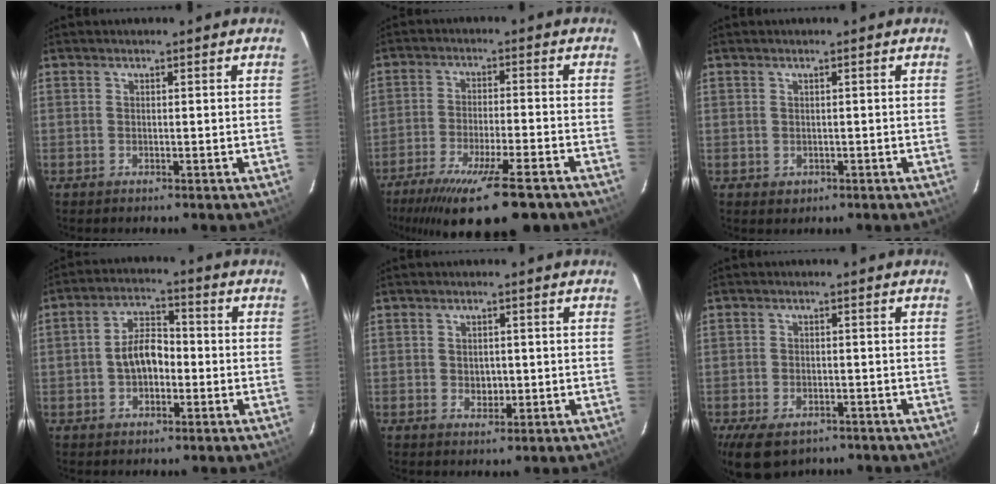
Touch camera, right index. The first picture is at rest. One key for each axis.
{"total": 17.8, "fx": -13.2, "fy": 3.7, "fz": 11.4, "tx": -0.217, "ty": -0.051, "tz": -0.207}
{"total": 1.4, "fx": -0.1, "fy": 1.3, "fz": 0.3, "tx": -0.001, "ty": -0.001, "tz": 0.003}
{"total": 7.1, "fx": -1.3, "fy": 4.4, "fz": 5.4, "tx": -0.099, "ty": 0.021, "tz": -0.016}
{"total": 2.4, "fx": -0.1, "fy": 2.1, "fz": 1.2, "tx": -0.017, "ty": 0.000, "tz": 0.002}
{"total": 9.0, "fx": -5.8, "fy": 4.9, "fz": 4.7, "tx": -0.103, "ty": -0.019, "tz": -0.089}